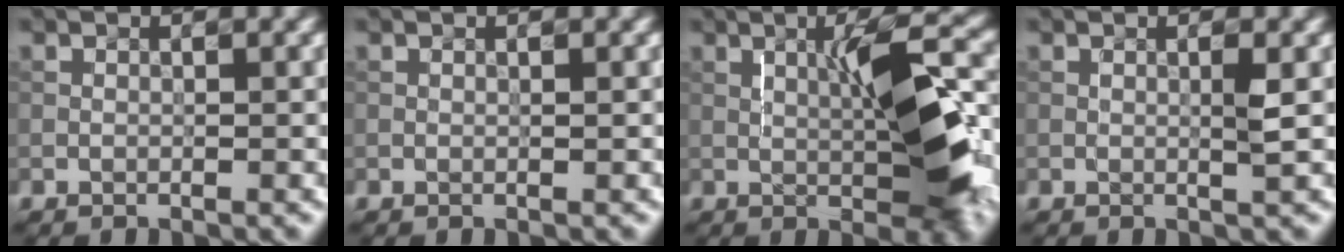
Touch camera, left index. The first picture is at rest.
{"total": 0.0}
{"total": 7.1, "force": [-0.1, 1.1, 7.1], "torque": [-0.112, 0.015, 0.009]}
{"total": 1.1, "force": [0.1, -0.1, 1.1], "torque": [-0.029, 0.004, 0.005]}